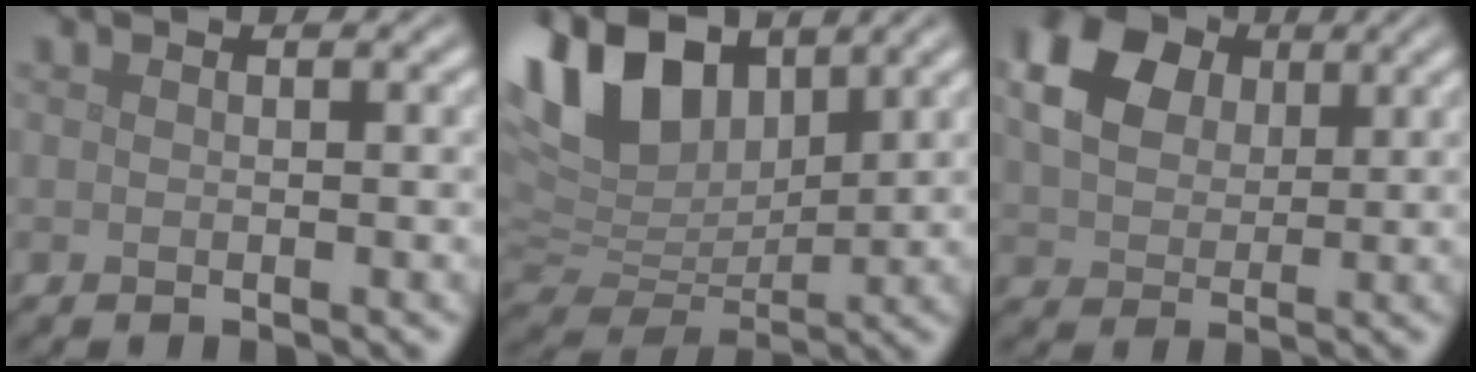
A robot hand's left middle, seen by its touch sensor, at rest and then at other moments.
{"total": 11.1, "force": [5.5, 6.6, 7.0], "torque": [-0.165, 0.015, 0.099]}
{"total": 11.6, "force": [4.6, 8.7, 6.0], "torque": [-0.141, 0.030, 0.080]}